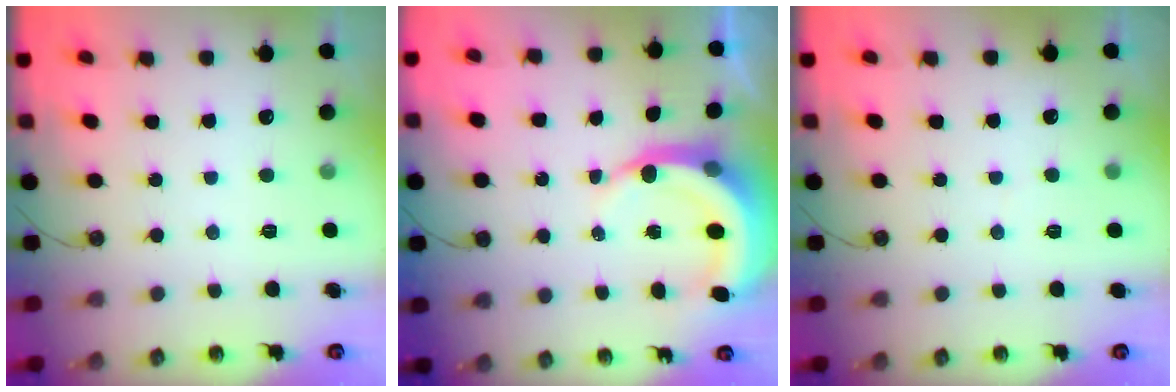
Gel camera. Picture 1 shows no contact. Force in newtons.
{"total": 6.9, "press": 6.9, "slide": 0.9}
{"total": 1.4, "press": 1.3, "slide": 0.1}